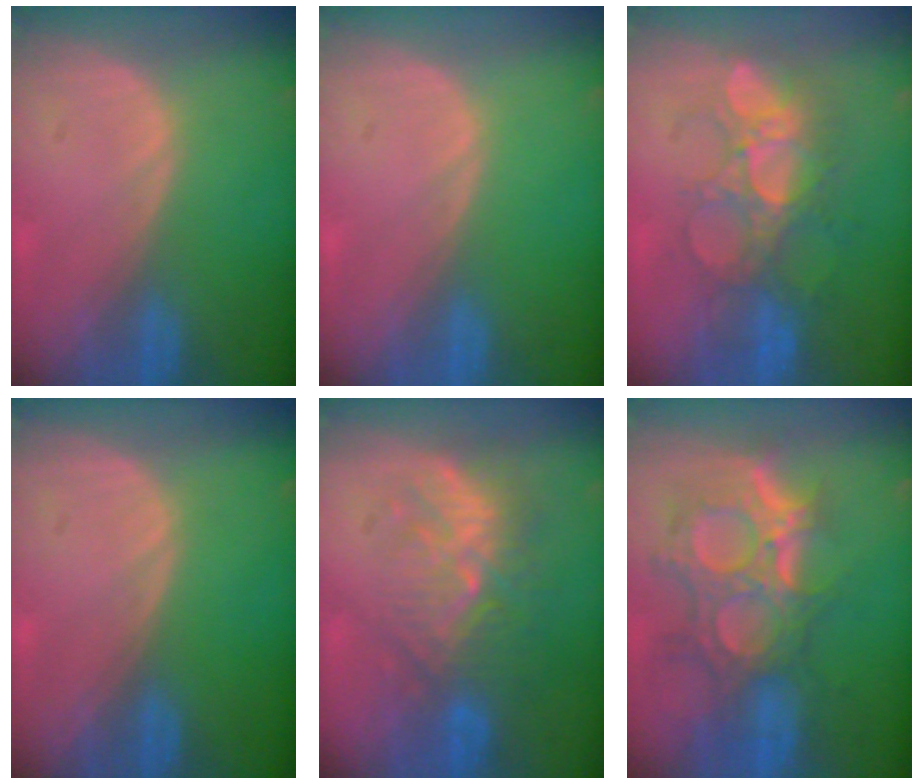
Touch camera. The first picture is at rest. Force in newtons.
{"total": 0.0}
{"total": 8.7, "press": 8.4, "slide": 2.4}
{"total": 0.0}
{"total": 9.3, "press": 8.9, "slide": 2.6}
{"total": 11.9, "press": 10.6, "slide": 5.2}